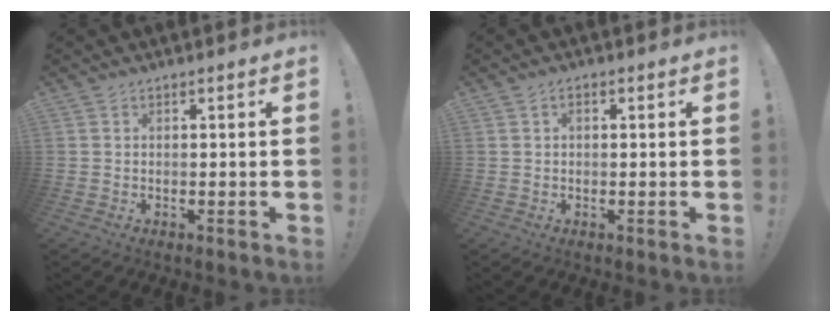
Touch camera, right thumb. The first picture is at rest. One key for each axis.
{"total": 1.0, "fx": 0.0, "fy": 0.7, "fz": 0.7, "tx": -0.011, "ty": 0.003, "tz": -0.001}